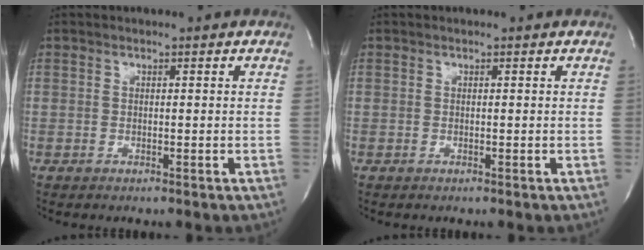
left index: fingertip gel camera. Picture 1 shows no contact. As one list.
[{"total": 0.0}]